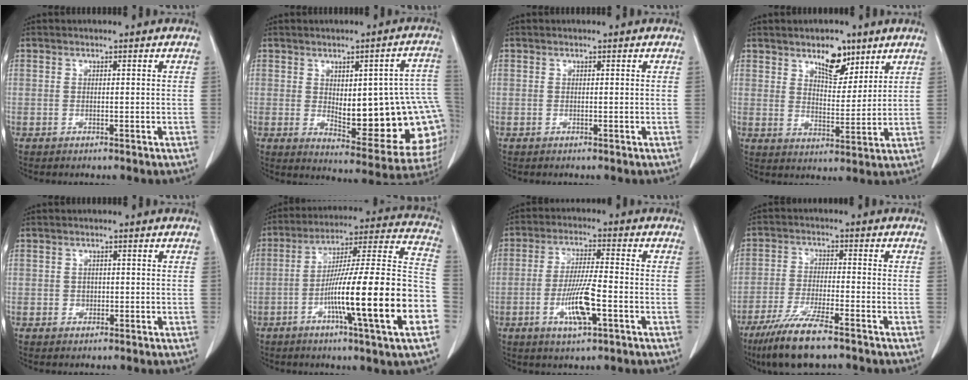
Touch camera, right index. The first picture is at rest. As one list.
[{"total": 20.4, "force": [-1.1, 6.3, 19.4], "torque": [-0.171, 0.023, 0.017]}, {"total": 0.0}, {"total": 7.0, "force": [4.7, 3.1, 4.2], "torque": [-0.064, -0.003, 0.079]}, {"total": 1.0, "force": [0.0, 0.9, 0.4], "torque": [-0.002, 0.004, 0.004]}, {"total": 23.2, "force": [-7.2, 0.0, 22.0], "torque": [-0.298, 0.000, -0.119]}, {"total": 8.3, "force": [-2.8, 1.1, 7.8], "torque": [-0.148, -0.006, -0.049]}, {"total": 9.9, "force": [-7.2, 1.2, 6.7], "torque": [-0.127, -0.026, -0.127]}]